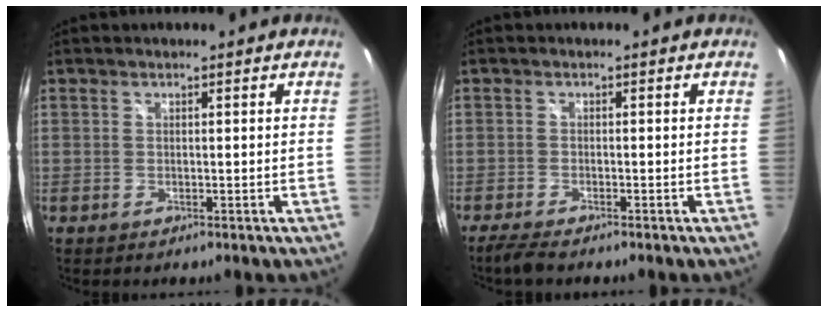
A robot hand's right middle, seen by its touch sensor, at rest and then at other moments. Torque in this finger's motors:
{"motor_torque": [0.33, -0.42, 0.10, 0.03]}